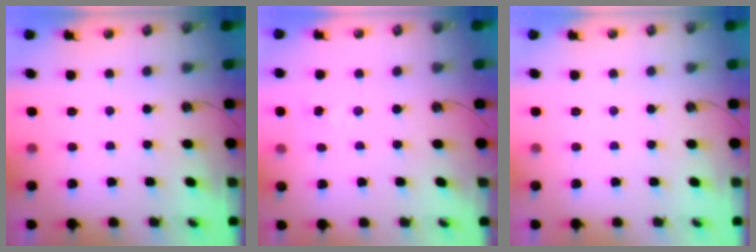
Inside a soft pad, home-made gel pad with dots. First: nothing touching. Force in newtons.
{"total": 4.4, "press": 4.4, "slide": 0.4}
{"total": 0.0}